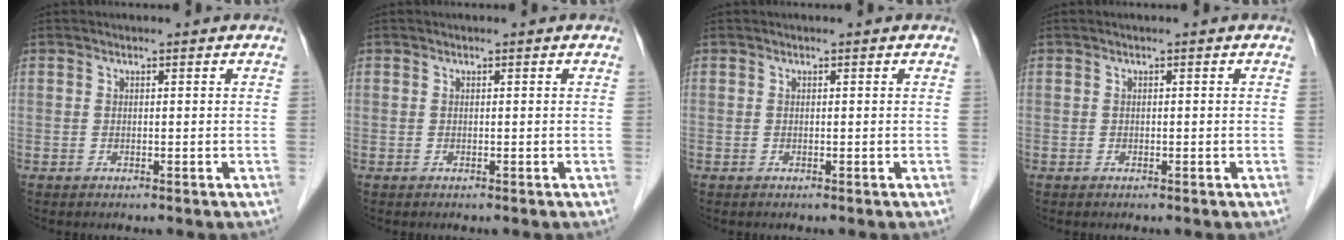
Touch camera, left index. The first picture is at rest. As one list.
[{"total": 0.0}, {"total": 0.0}, {"total": 0.0}]